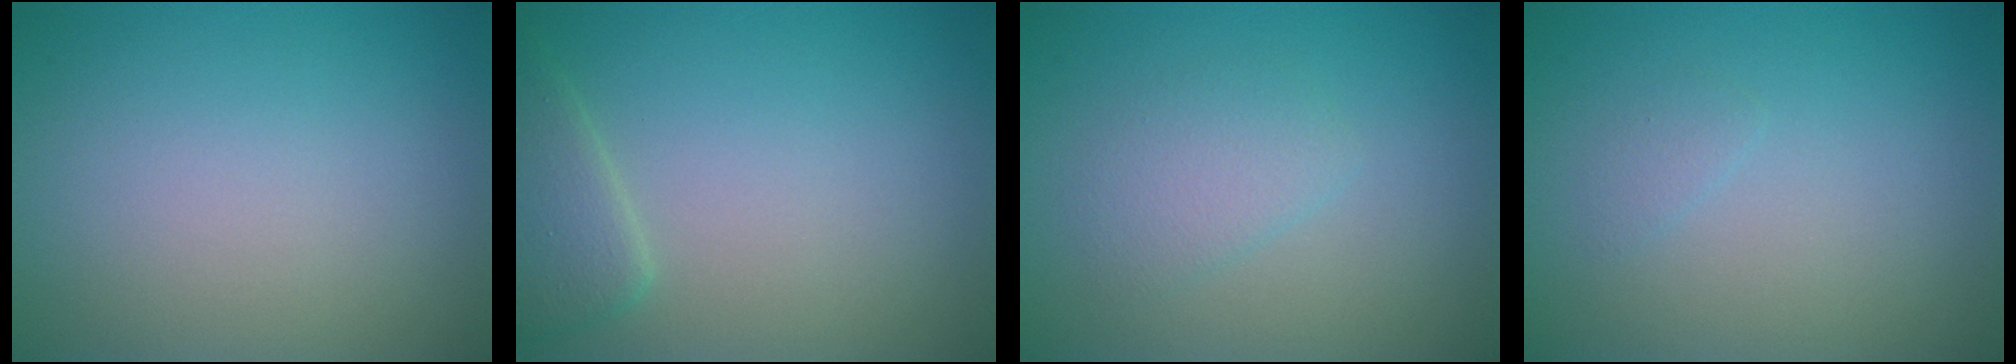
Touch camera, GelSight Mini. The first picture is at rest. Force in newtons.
{"total": 2.5, "press": 2.5, "slide": 0.3}
{"total": 2.0, "press": 2.0, "slide": 0.1}
{"total": 0.7, "press": 0.7, "slide": 0.1}